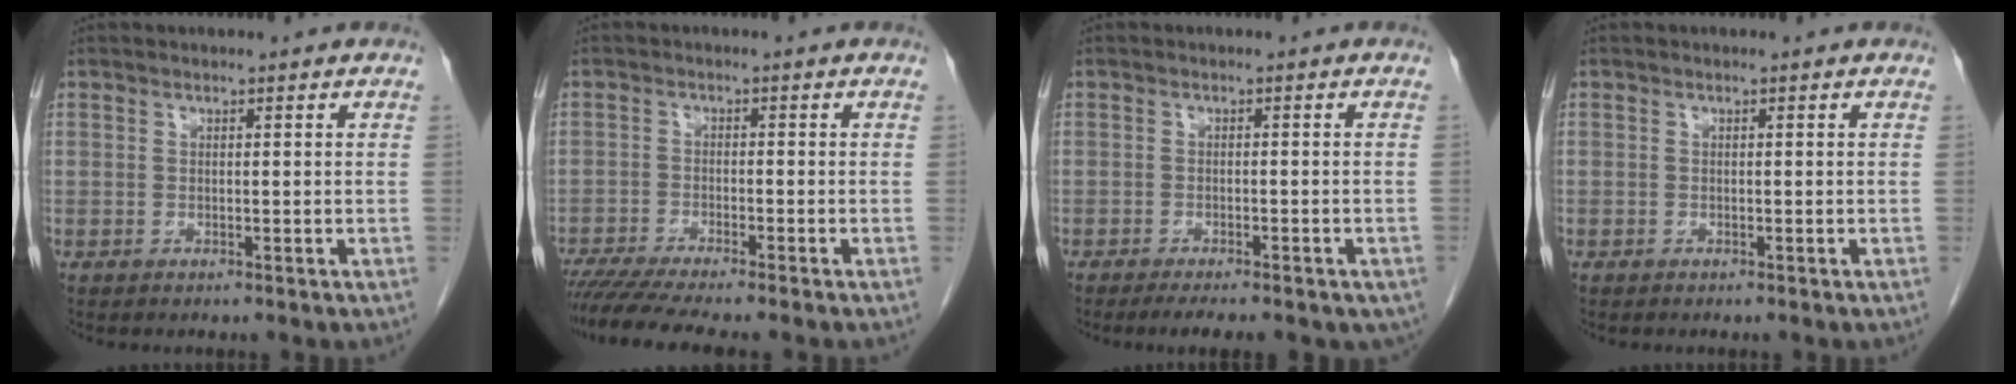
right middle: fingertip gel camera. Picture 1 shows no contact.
{"total": 8.5, "force": [-7.3, -0.3, 4.3], "torque": [-0.061, -0.020, -0.119]}
{"total": 9.6, "force": [-7.3, 3.0, 5.5], "torque": [-0.069, -0.005, -0.091]}
{"total": 0.0}